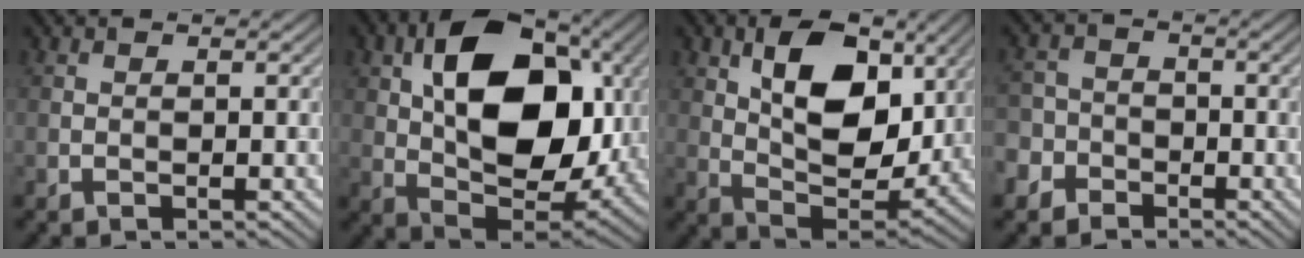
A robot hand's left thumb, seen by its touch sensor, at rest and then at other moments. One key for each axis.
{"total": 15.9, "fx": 3.3, "fy": 9.9, "fz": 11.9, "tx": -0.205, "ty": 0.000, "tz": 0.060}
{"total": 12.4, "fx": 4.3, "fy": 7.1, "fz": 9.2, "tx": -0.163, "ty": 0.000, "tz": 0.074}
{"total": 5.3, "fx": -3.0, "fy": 4.3, "fz": 1.1, "tx": -0.019, "ty": -0.002, "tz": -0.078}